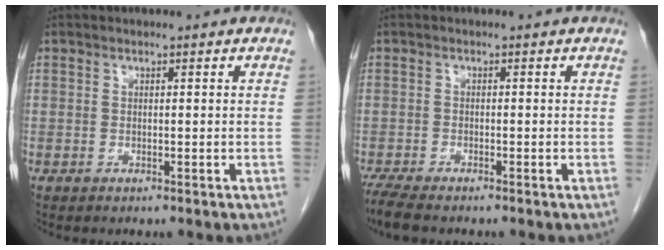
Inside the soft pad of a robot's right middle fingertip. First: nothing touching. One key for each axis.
{"total": 4.0, "fx": -3.4, "fy": 0.4, "fz": 2.1, "tx": -0.050, "ty": -0.017, "tz": -0.060}